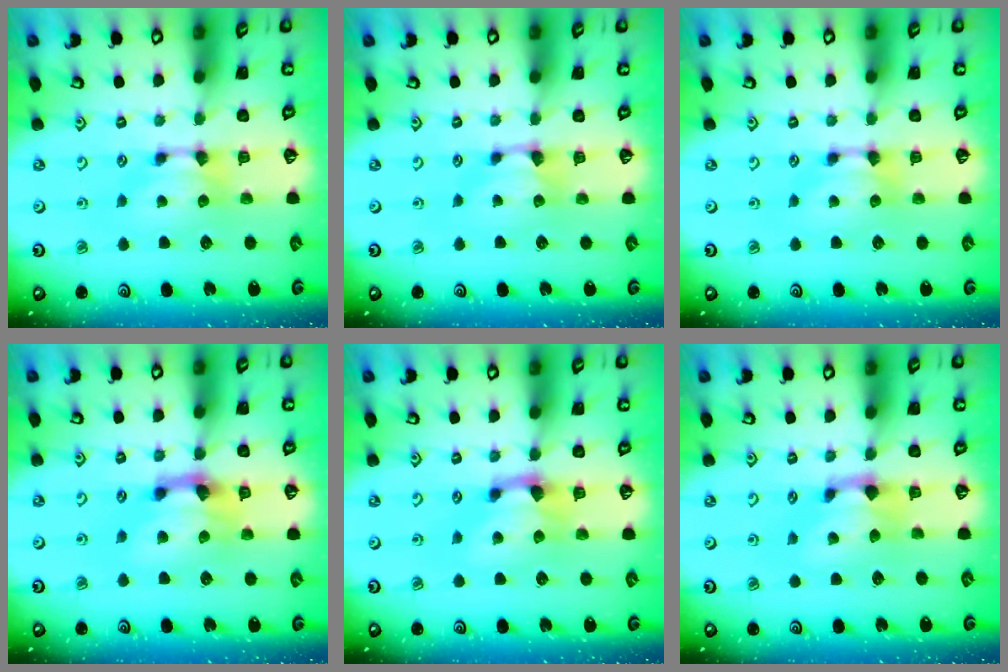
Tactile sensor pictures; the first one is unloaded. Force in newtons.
{"total": 0.8, "press": 0.2, "slide": 0.8}
{"total": 0.0}
{"total": 2.8, "press": 2.4, "slide": 1.5}
{"total": 2.2, "press": 2.1, "slide": 0.9}
{"total": 1.4, "press": 0.4, "slide": 1.3}